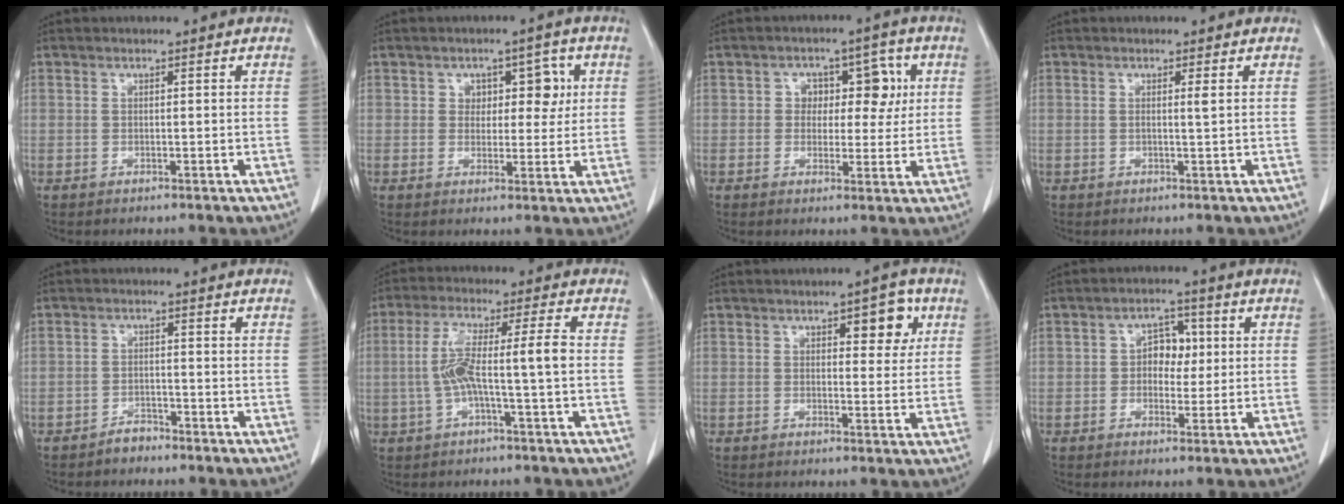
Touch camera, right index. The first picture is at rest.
{"total": 5.3, "force": [1.4, 3.5, 3.8], "torque": [-0.038, 0.016, 0.022]}
{"total": 6.5, "force": [1.1, 4.5, 4.6], "torque": [-0.047, 0.024, 0.018]}
{"total": 0.9, "force": [0.3, -0.3, 0.9], "torque": [-0.020, -0.002, 0.003]}
{"total": 2.1, "force": [-1.9, 0.9, 0.2], "torque": [-0.002, 0.003, -0.030]}
{"total": 7.7, "force": [-0.9, 0.0, 7.7], "torque": [-0.156, 0.022, -0.016]}
{"total": 5.3, "force": [2.3, 2.1, 4.3], "torque": [-0.049, 0.003, 0.027]}
{"total": 4.6, "force": [0.5, 3.1, 3.3], "torque": [-0.048, 0.013, 0.007]}